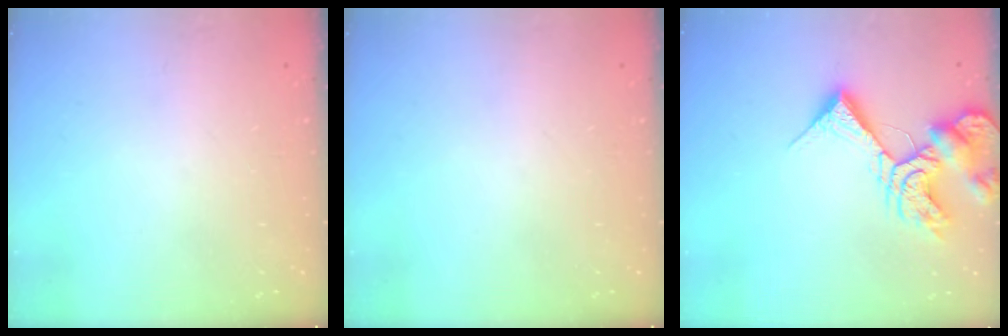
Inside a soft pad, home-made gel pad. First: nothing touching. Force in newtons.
{"total": 0.0}
{"total": 12.5, "press": 12.4, "slide": 1.5}